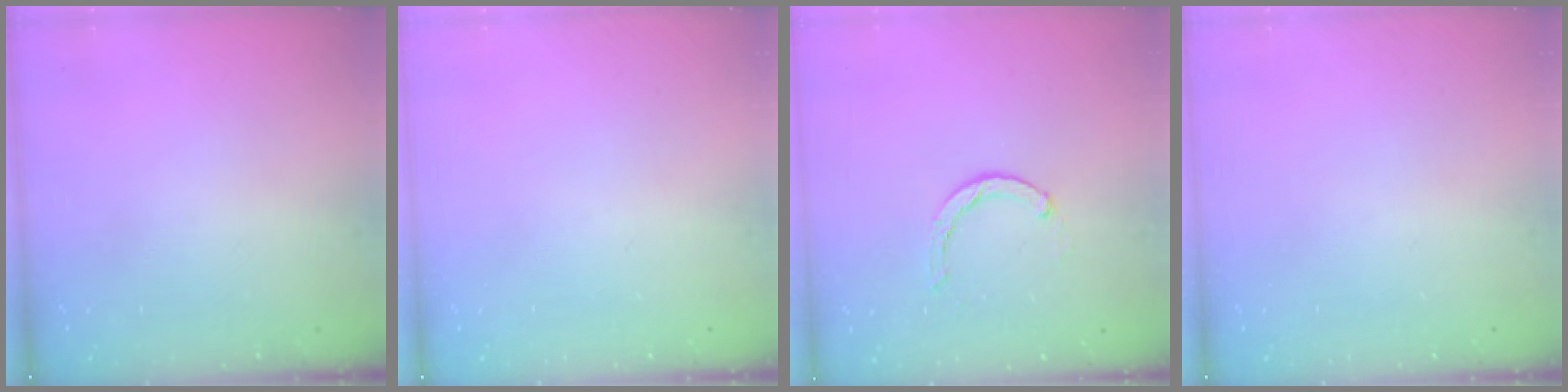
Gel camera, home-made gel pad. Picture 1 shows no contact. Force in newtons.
{"total": 0.0}
{"total": 1.7, "press": 1.6, "slide": 0.3}
{"total": 0.0}